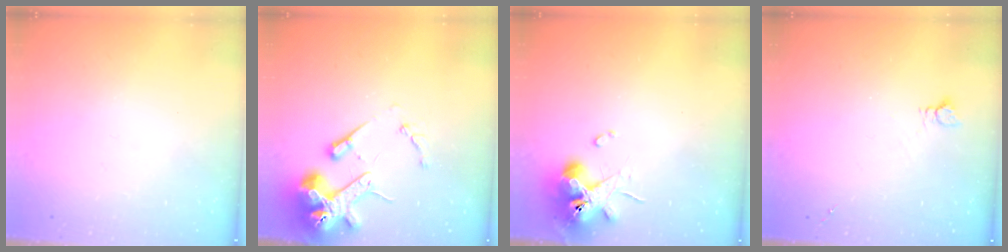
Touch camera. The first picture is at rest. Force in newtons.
{"total": 14.8, "press": 14.6, "slide": 2.2}
{"total": 10.7, "press": 10.6, "slide": 1.5}
{"total": 2.6, "press": 2.6, "slide": 0.4}